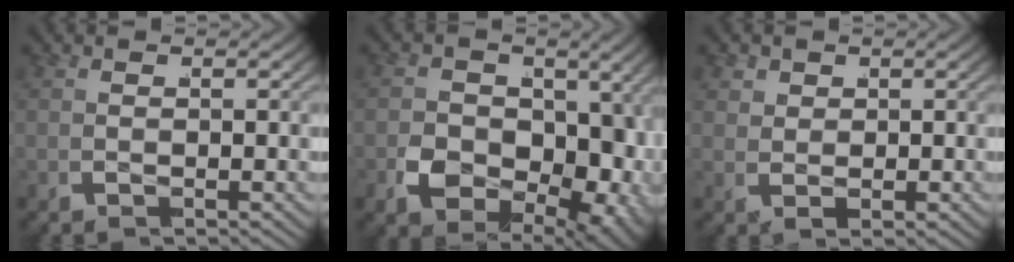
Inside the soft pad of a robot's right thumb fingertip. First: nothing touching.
{"total": 14.8, "force": [-1.8, 11.1, 9.6], "torque": [-0.190, -0.045, -0.015]}
{"total": 1.9, "force": [1.0, 1.5, 0.6], "torque": [-0.017, -0.010, 0.022]}